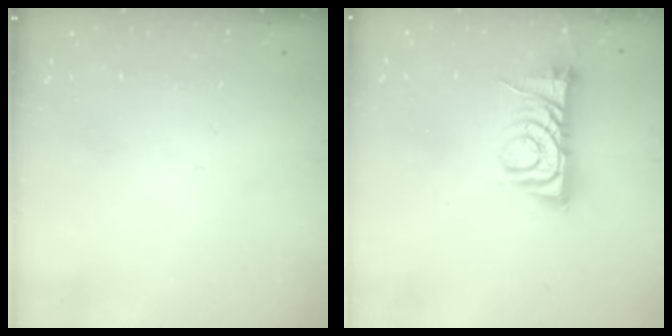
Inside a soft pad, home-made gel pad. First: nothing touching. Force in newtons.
{"total": 8.2, "press": 8.2, "slide": 0.2}